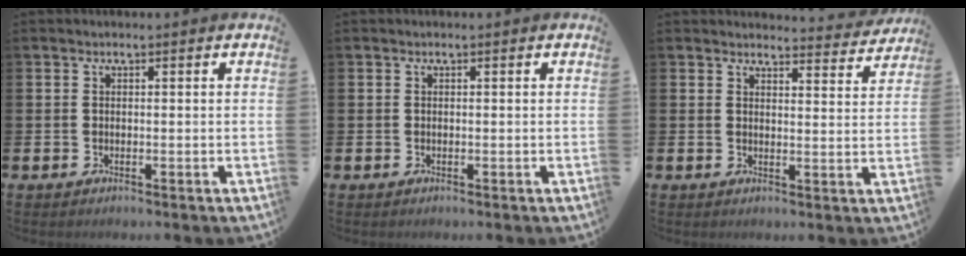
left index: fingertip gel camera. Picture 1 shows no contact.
{"total": 0.0}
{"total": 3.4, "force": [3.4, 0.2, 0.1], "torque": [0.012, -0.032, 0.056]}